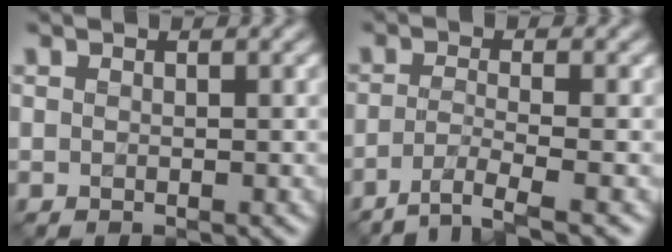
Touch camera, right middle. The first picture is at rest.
{"total": 3.1, "force": [-2.1, 0.5, 2.3], "torque": [-0.035, -0.004, -0.052]}